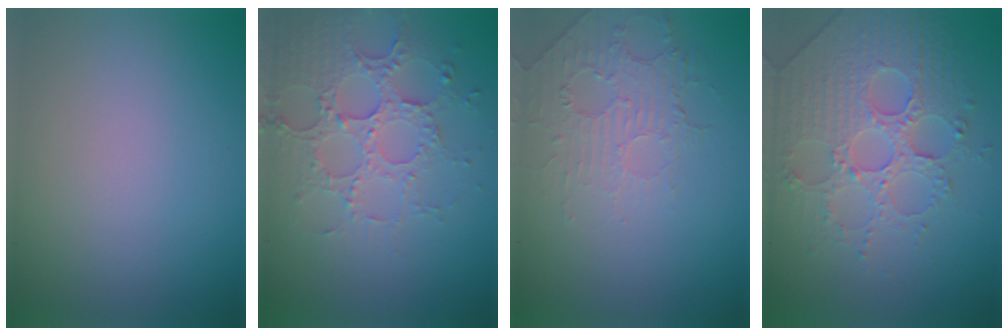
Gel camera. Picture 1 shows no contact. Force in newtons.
{"total": 5.0, "press": 3.8, "slide": 3.3}
{"total": 2.1, "press": 1.2, "slide": 1.7}
{"total": 4.7, "press": 4.5, "slide": 1.1}